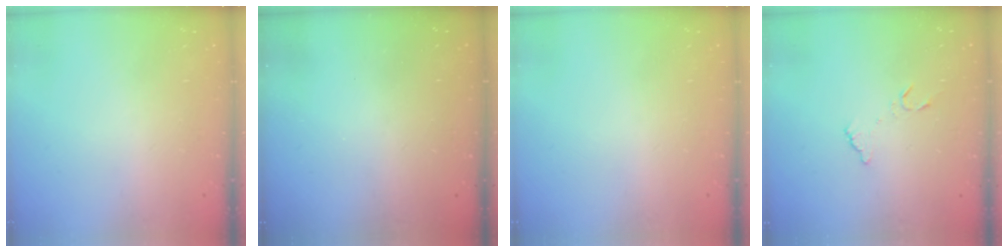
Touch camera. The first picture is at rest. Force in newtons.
{"total": 3.1, "press": 3.1, "slide": 0.1}
{"total": 0.0}
{"total": 4.2, "press": 4.2, "slide": 0.2}